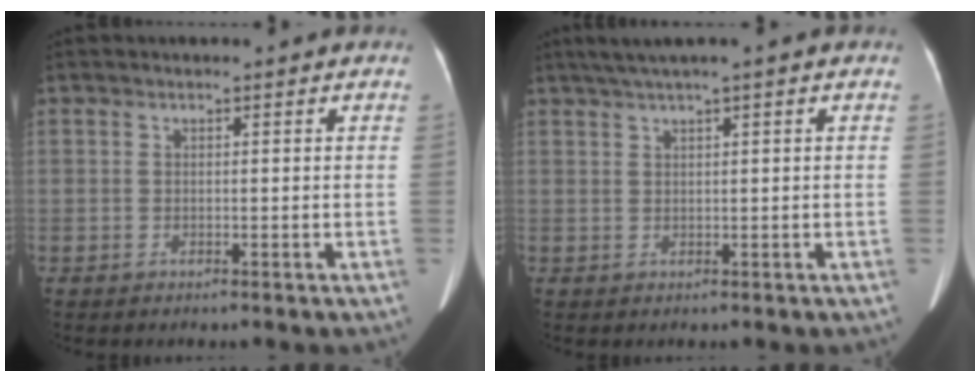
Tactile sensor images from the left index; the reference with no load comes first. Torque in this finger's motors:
{"motor_torque": [0.16, -1.21, 0.06, -0.02]}